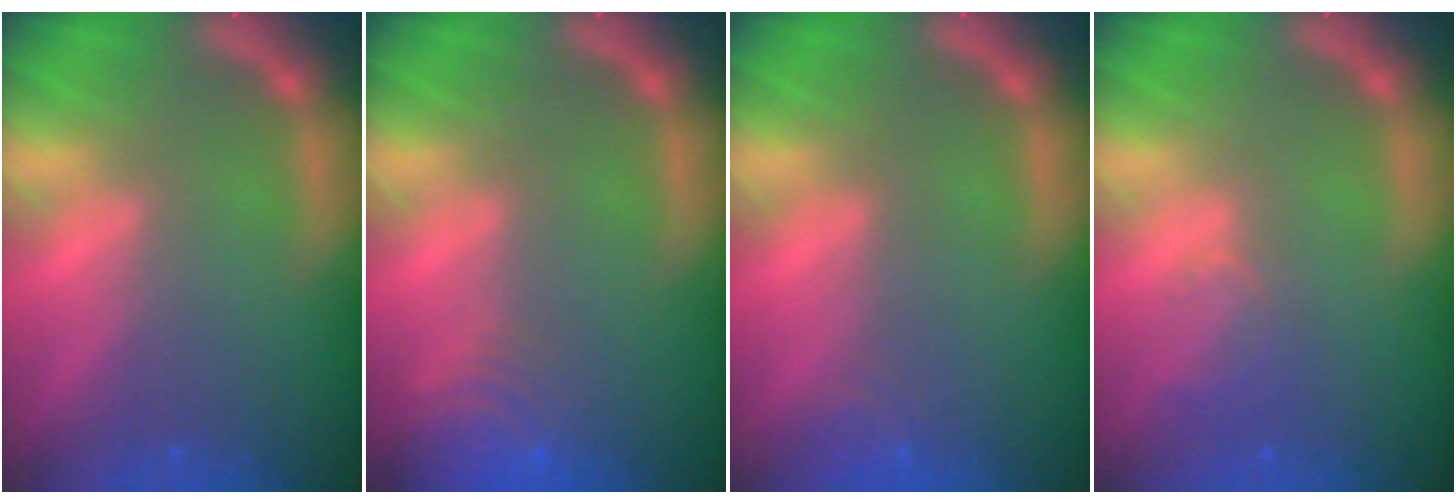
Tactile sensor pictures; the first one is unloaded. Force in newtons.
{"total": 6.5}
{"total": 1.4}
{"total": 2.0}